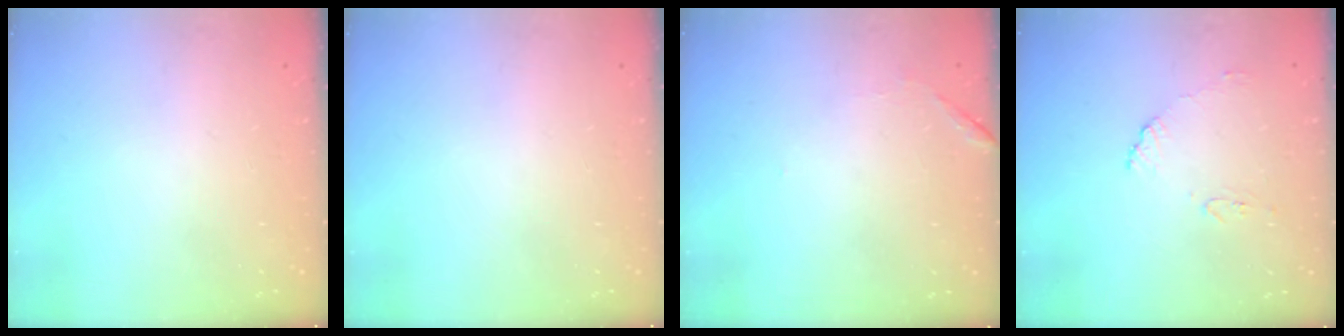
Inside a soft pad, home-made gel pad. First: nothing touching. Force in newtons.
{"total": 0.0}
{"total": 6.7, "press": 6.7, "slide": 0.3}
{"total": 8.2, "press": 8.1, "slide": 0.8}